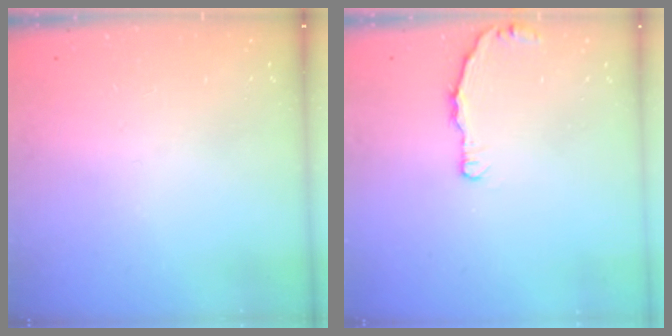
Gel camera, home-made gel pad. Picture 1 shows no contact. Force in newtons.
{"total": 4.4, "press": 4.4, "slide": 0.5}